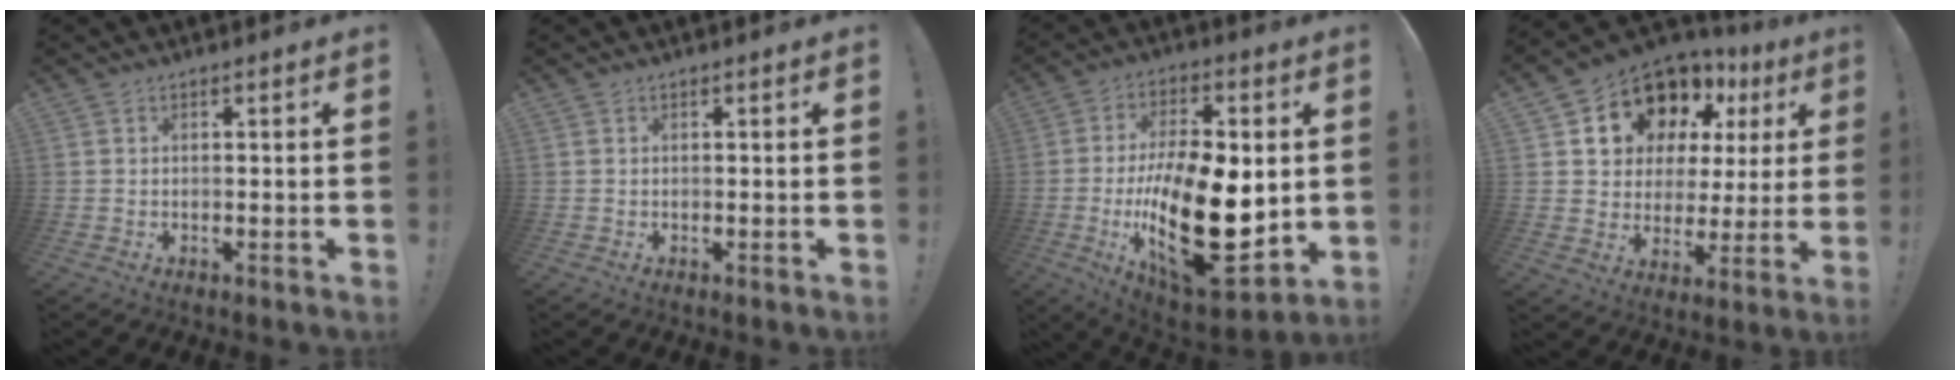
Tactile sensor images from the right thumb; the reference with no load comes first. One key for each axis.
{"total": 0.0}
{"total": 29.6, "fx": -3.5, "fy": 14.7, "fz": 25.5, "tx": -0.460, "ty": 0.003, "tz": -0.042}
{"total": 13.3, "fx": 9.1, "fy": 8.7, "fz": 4.3, "tx": -0.072, "ty": -0.073, "tz": 0.178}